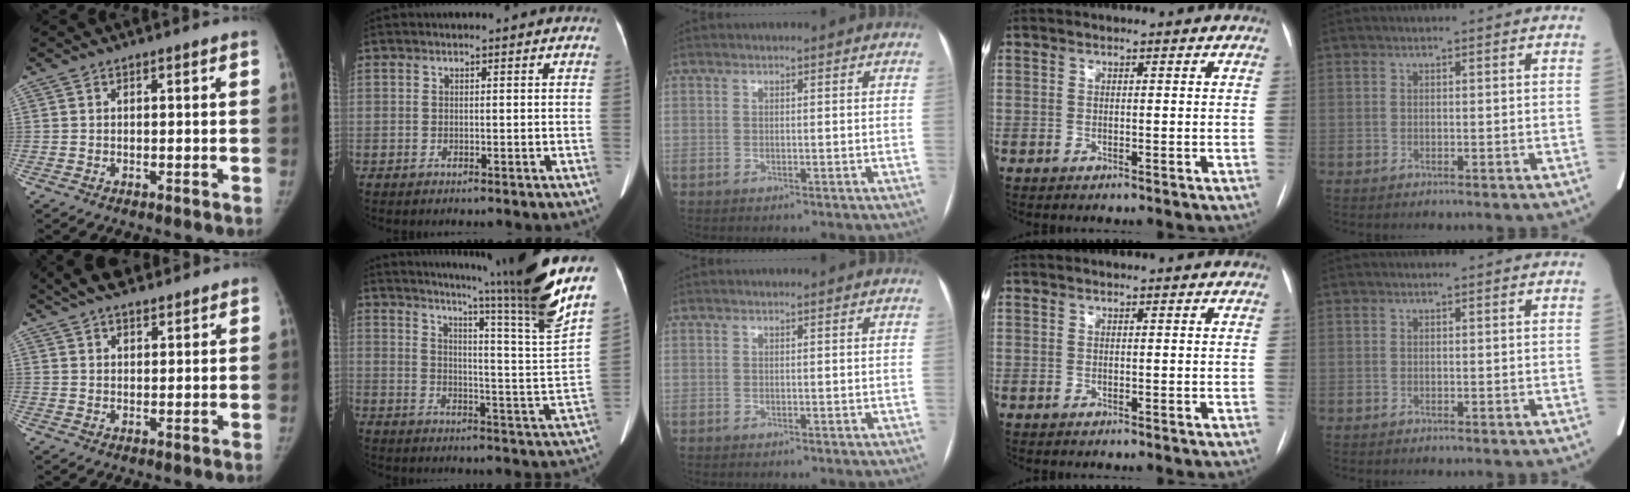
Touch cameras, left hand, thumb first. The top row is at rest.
{"thumb": {"total": 9.5, "force": [7.6, 3.6, 4.4], "torque": [-0.049, 0.001, 0.129]}, "index": {"total": 21.1, "force": [16.8, -3.3, 12.3], "torque": [-0.189, -0.068, 0.216]}}